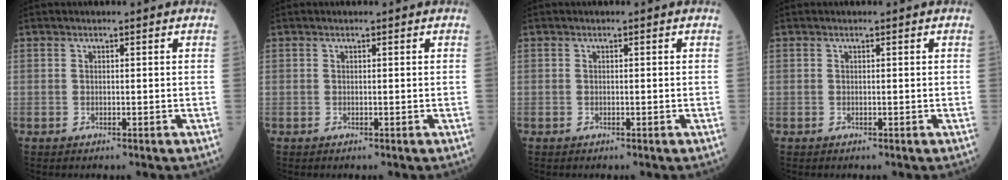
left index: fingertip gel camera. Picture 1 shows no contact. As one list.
[{"total": 0.0}, {"total": 0.0}, {"total": 0.0}]